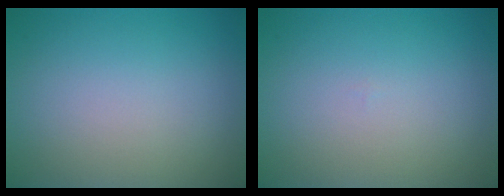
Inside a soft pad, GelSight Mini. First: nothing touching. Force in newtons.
{"total": 0.0}